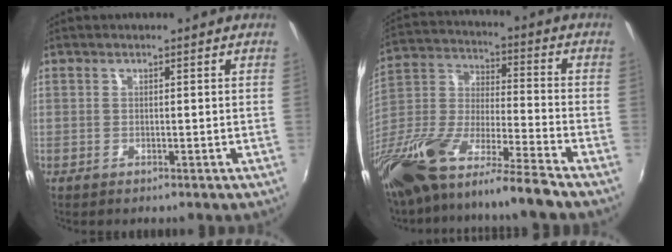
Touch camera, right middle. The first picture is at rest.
{"total": 19.9, "force": [-15.4, 1.6, 12.5], "torque": [-0.242, -0.036, -0.293]}